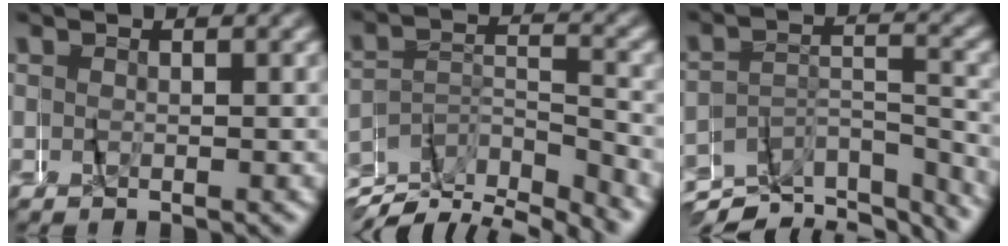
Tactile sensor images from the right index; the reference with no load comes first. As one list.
[{"total": 5.8, "force": [-4.4, 2.5, 2.9], "torque": [-0.028, 0.012, -0.089]}, {"total": 8.3, "force": [-7.8, 1.8, 2.1], "torque": [-0.017, -0.008, -0.129]}]